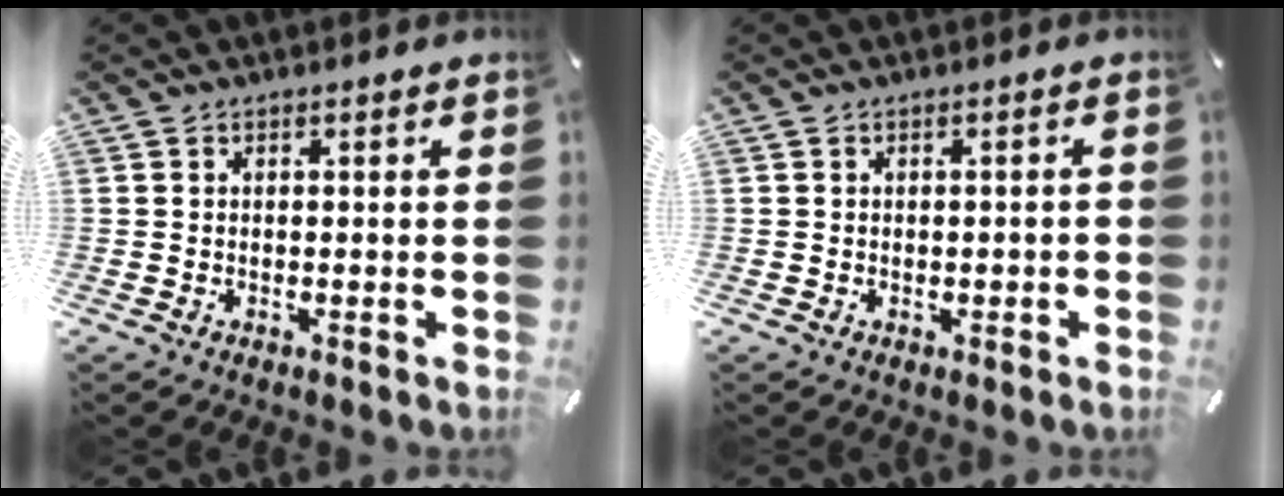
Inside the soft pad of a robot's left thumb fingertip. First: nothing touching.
{"total": 0.9, "force": [-0.3, 0.5, 0.7], "torque": [-0.012, 0.002, -0.006]}